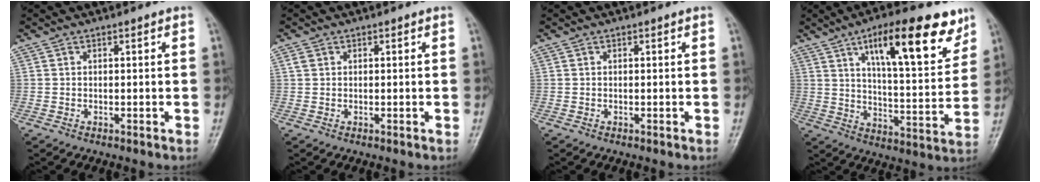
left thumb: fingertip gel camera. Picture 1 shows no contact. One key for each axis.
{"total": 1.1, "fx": 0.4, "fy": 0.9, "fz": 0.5, "tx": -0.006, "ty": 0.003, "tz": 0.007}
{"total": 0.0}
{"total": 18.8, "fx": 10.5, "fy": 6.0, "fz": 14.5, "tx": -0.178, "ty": -0.046, "tz": 0.162}